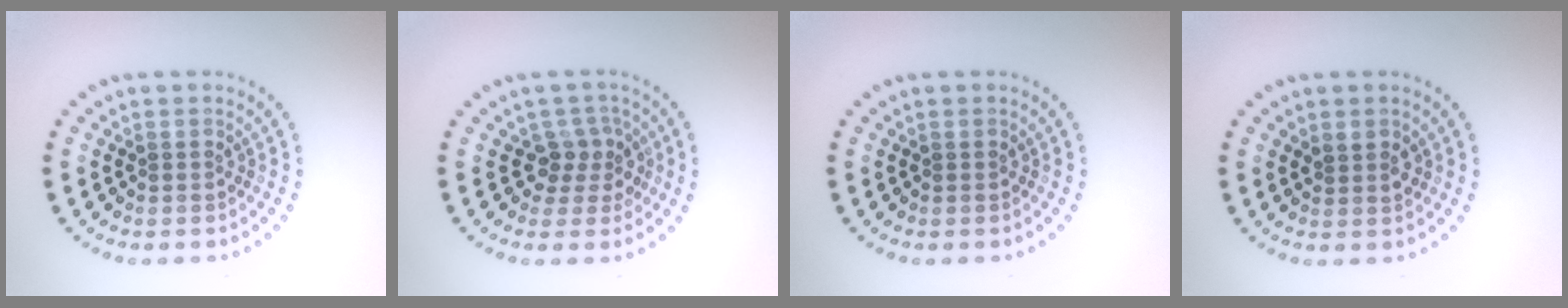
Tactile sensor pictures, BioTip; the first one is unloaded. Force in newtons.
{"total": 2.6, "press": 2.0, "slide": 1.8}
{"total": 0.0}
{"total": 1.3, "press": 1.1, "slide": 0.7}